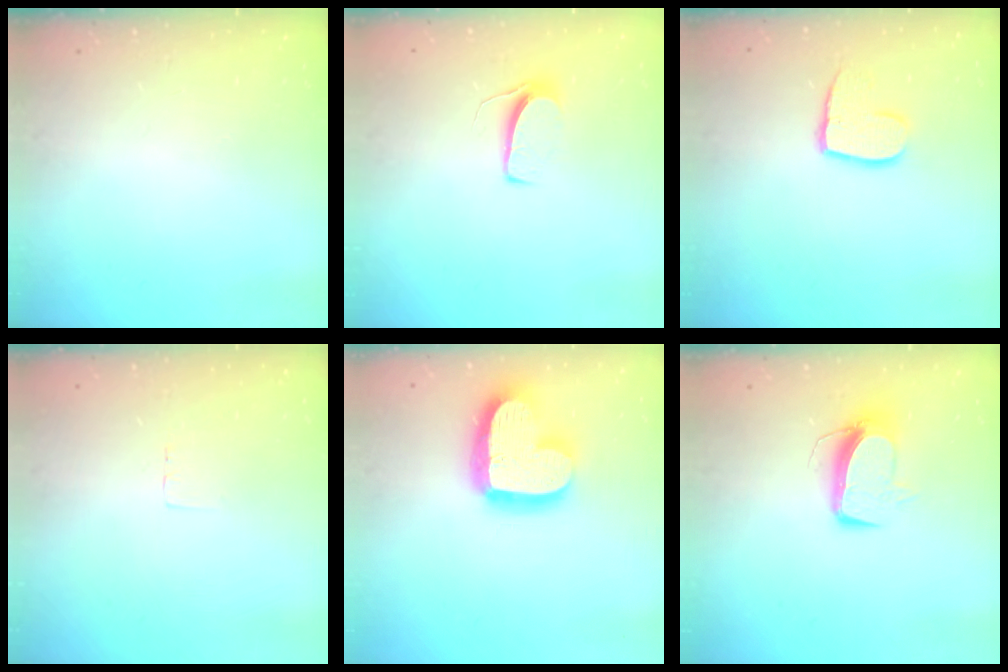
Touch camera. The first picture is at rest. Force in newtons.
{"total": 6.8, "press": 6.7, "slide": 0.5}
{"total": 9.2, "press": 9.2, "slide": 0.6}
{"total": 2.3, "press": 2.3, "slide": 0.1}
{"total": 19.2, "press": 19.1, "slide": 1.4}
{"total": 10.0, "press": 10.0, "slide": 0.3}